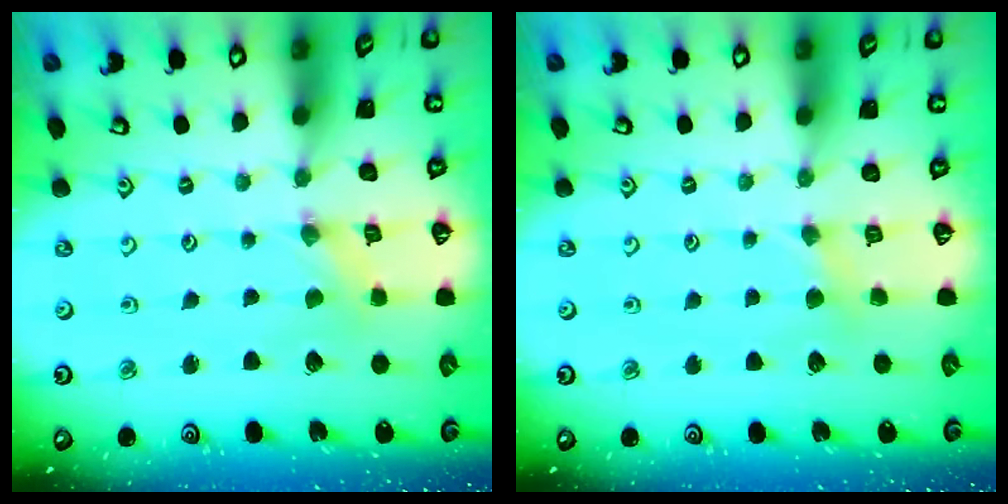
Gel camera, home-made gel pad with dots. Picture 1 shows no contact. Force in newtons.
{"total": 2.7, "press": 2.7, "slide": 0.4}